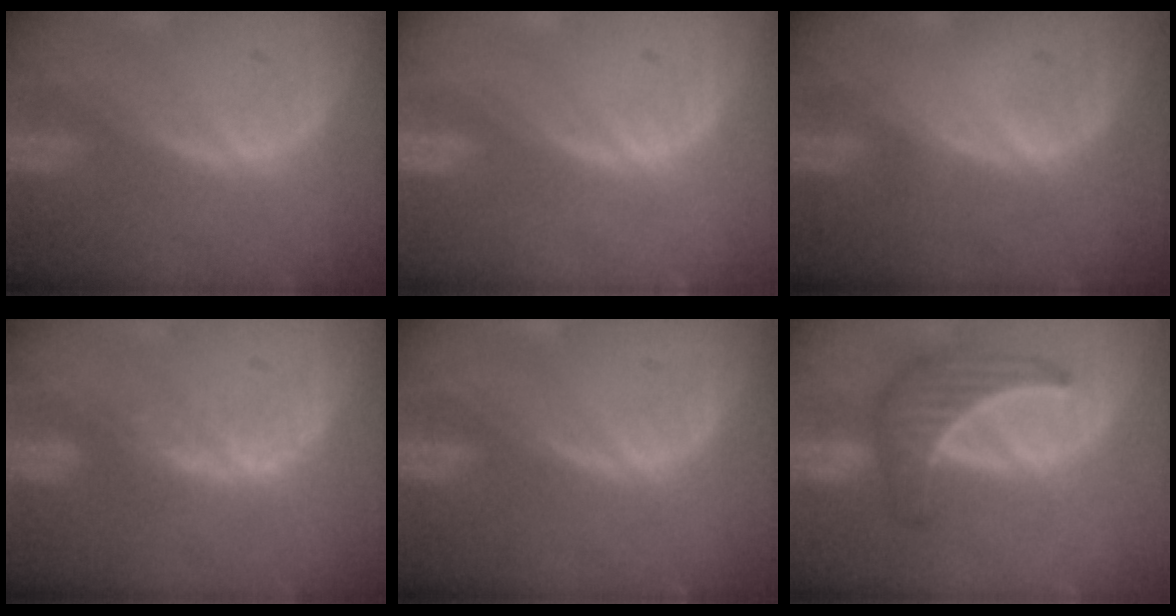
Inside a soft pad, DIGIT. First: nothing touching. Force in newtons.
{"total": 0.0}
{"total": 0.0}
{"total": 2.8, "press": 2.4, "slide": 1.5}
{"total": 0.0}
{"total": 6.6, "press": 6.3, "slide": 2.2}